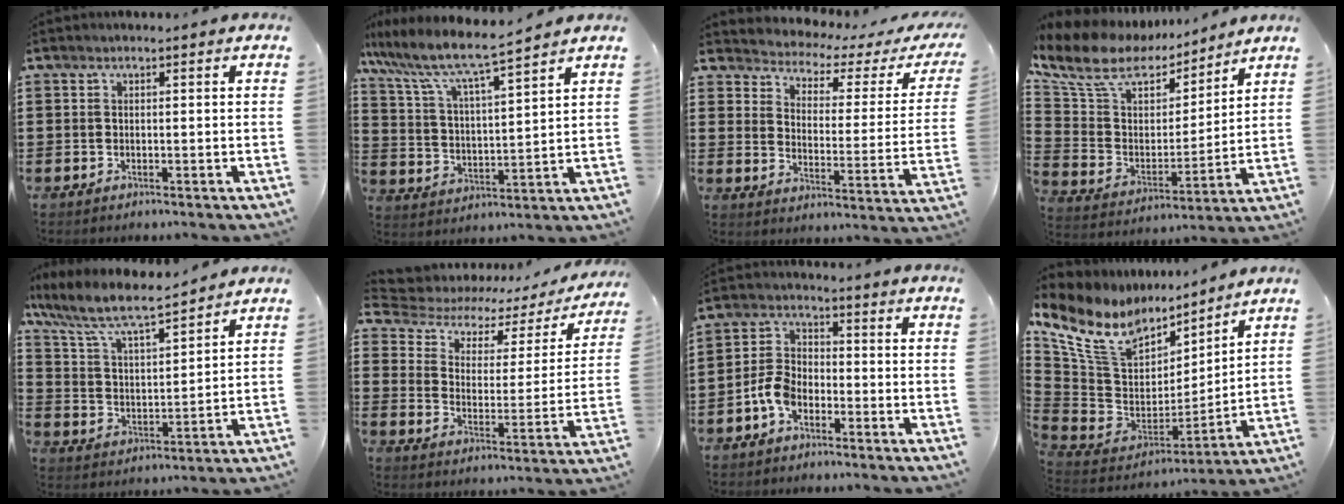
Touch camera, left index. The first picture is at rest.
{"total": 7.0, "force": [6.2, 0.2, 3.2], "torque": [-0.089, -0.037, 0.099]}
{"total": 2.3, "force": [2.0, 1.0, 0.7], "torque": [-0.032, -0.020, 0.022]}
{"total": 10.5, "force": [7.9, 5.0, 4.6], "torque": [-0.130, -0.036, 0.140]}
{"total": 8.0, "force": [6.9, 1.1, 3.9], "torque": [-0.105, -0.036, 0.116]}
{"total": 4.5, "force": [2.9, 2.4, 2.4], "torque": [-0.068, -0.017, 0.041]}
{"total": 5.1, "force": [-2.8, 3.0, 3.1], "torque": [-0.090, 0.003, -0.062]}
{"total": 12.2, "force": [8.0, 7.0, 5.9], "torque": [-0.170, -0.045, 0.144]}